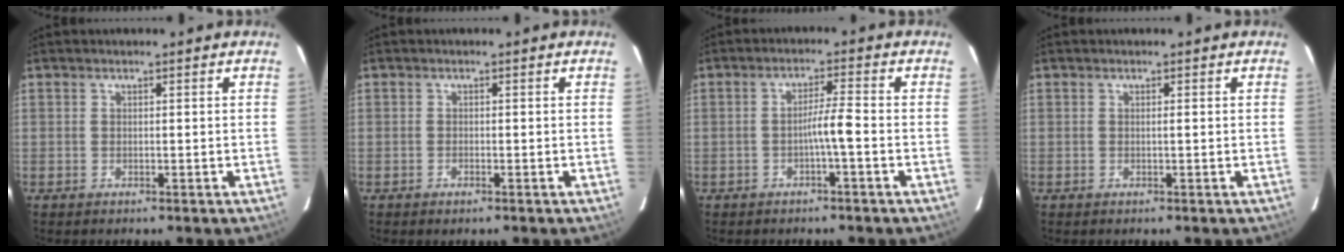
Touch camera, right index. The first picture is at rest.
{"total": 0.7, "force": [-0.4, 0.2, 0.5], "torque": [-0.012, -0.002, -0.001]}
{"total": 3.4, "force": [-1.1, -0.4, 3.2], "torque": [-0.050, 0.006, -0.020]}
{"total": 0.0}